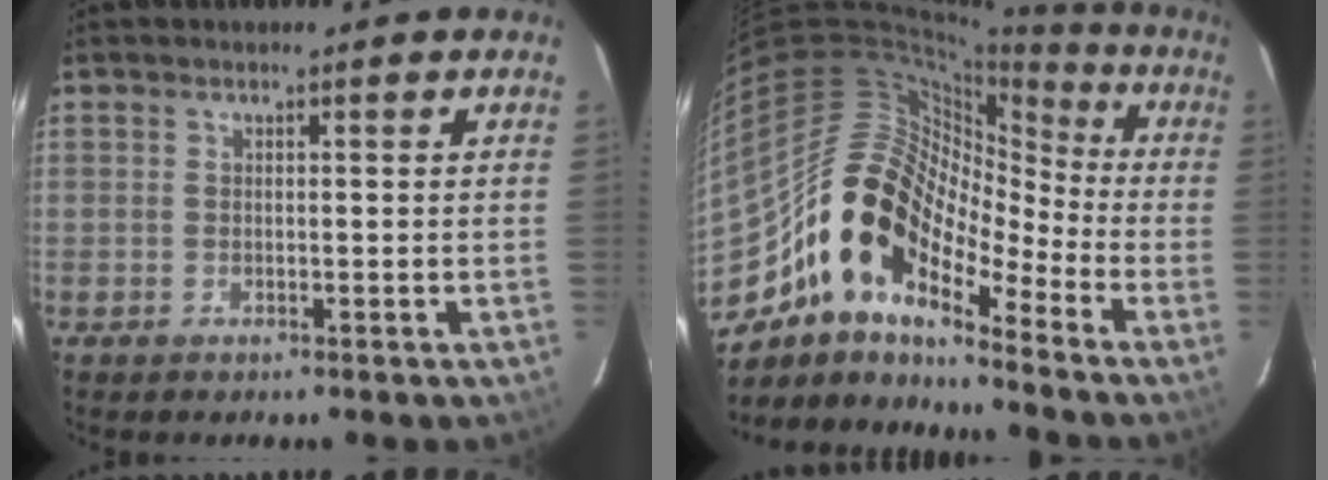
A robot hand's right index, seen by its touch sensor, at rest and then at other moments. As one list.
[{"total": 16.5, "force": [-9.9, 8.2, 10.4], "torque": [-0.180, 0.008, -0.204]}]